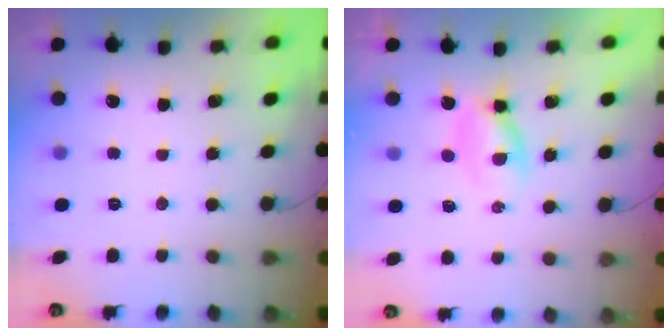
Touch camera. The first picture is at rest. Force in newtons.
{"total": 2.2, "press": 2.0, "slide": 1.1}